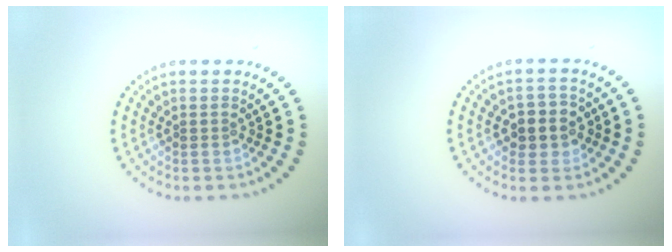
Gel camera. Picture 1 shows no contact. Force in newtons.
{"total": 3.0, "press": 2.8, "slide": 0.9}